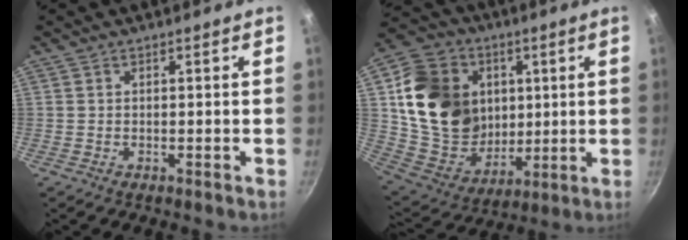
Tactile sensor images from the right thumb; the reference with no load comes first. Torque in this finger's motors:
{"motor_torque": [1.85, 2.06, 1.34, -0.15, 0.18]}